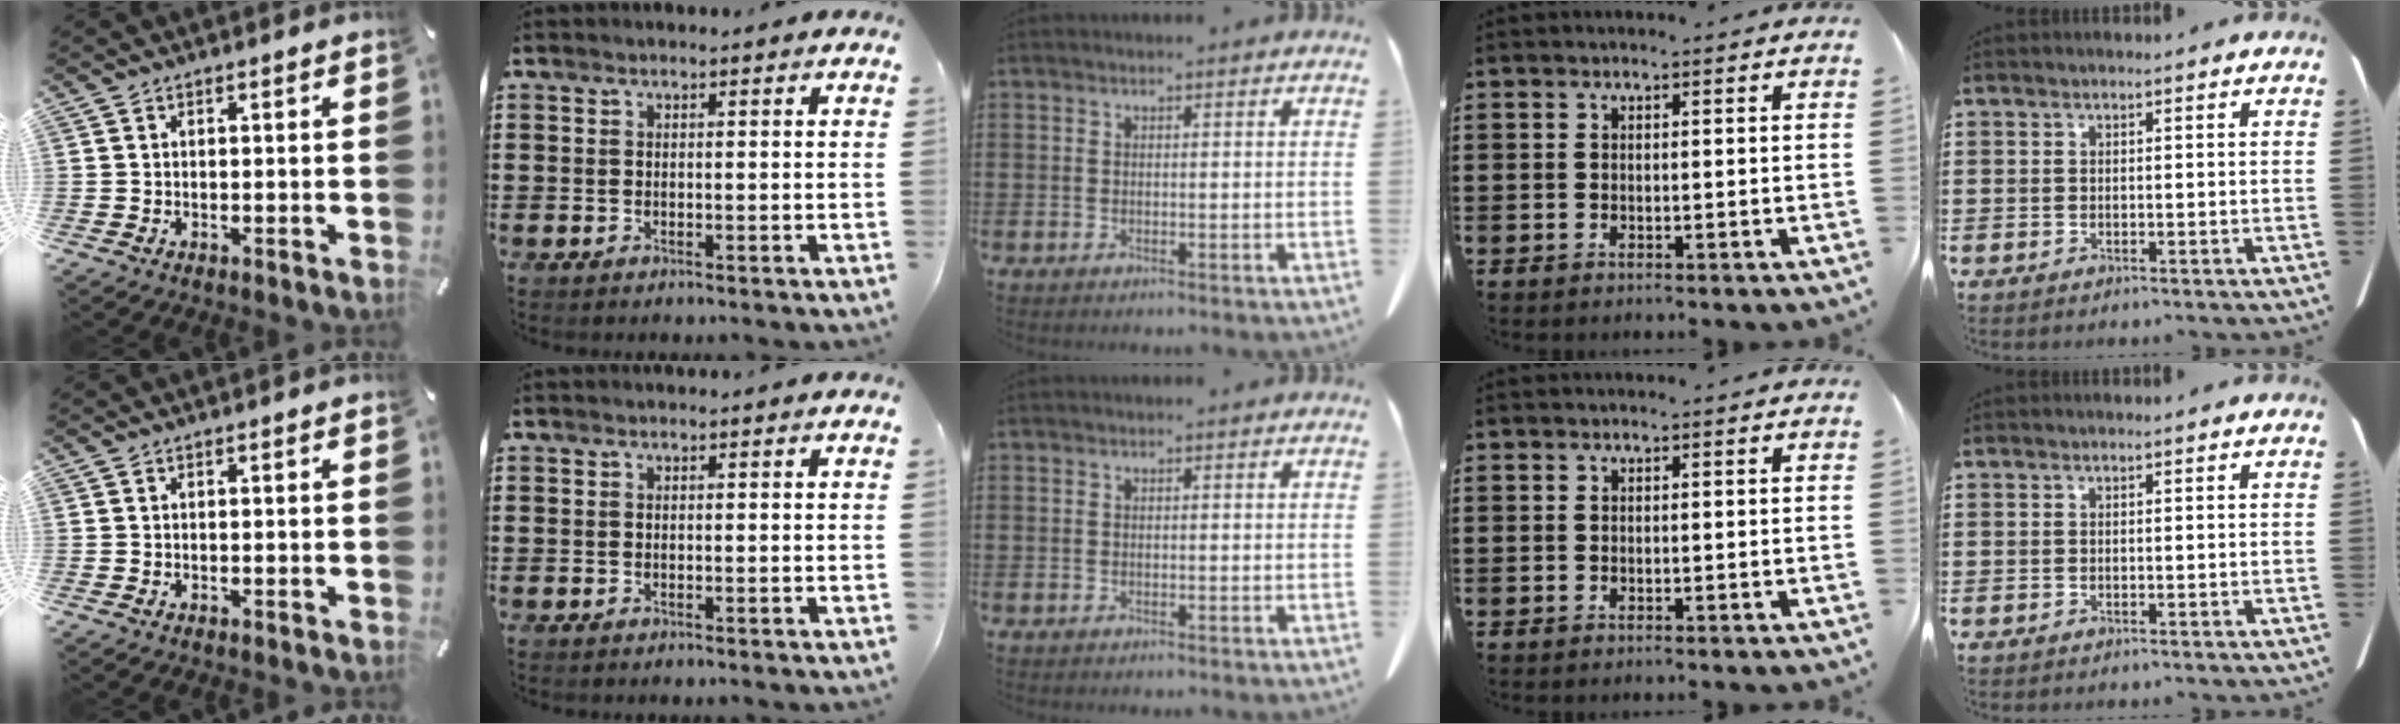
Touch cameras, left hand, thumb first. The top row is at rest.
{}